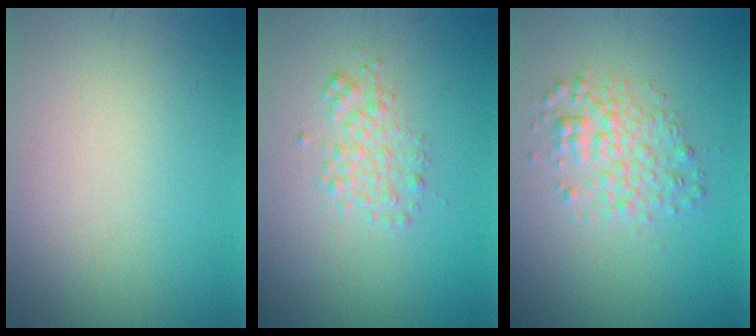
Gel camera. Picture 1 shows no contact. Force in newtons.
{"total": 2.0, "press": 2.0, "slide": 0.0}
{"total": 3.0, "press": 3.0, "slide": 0.1}